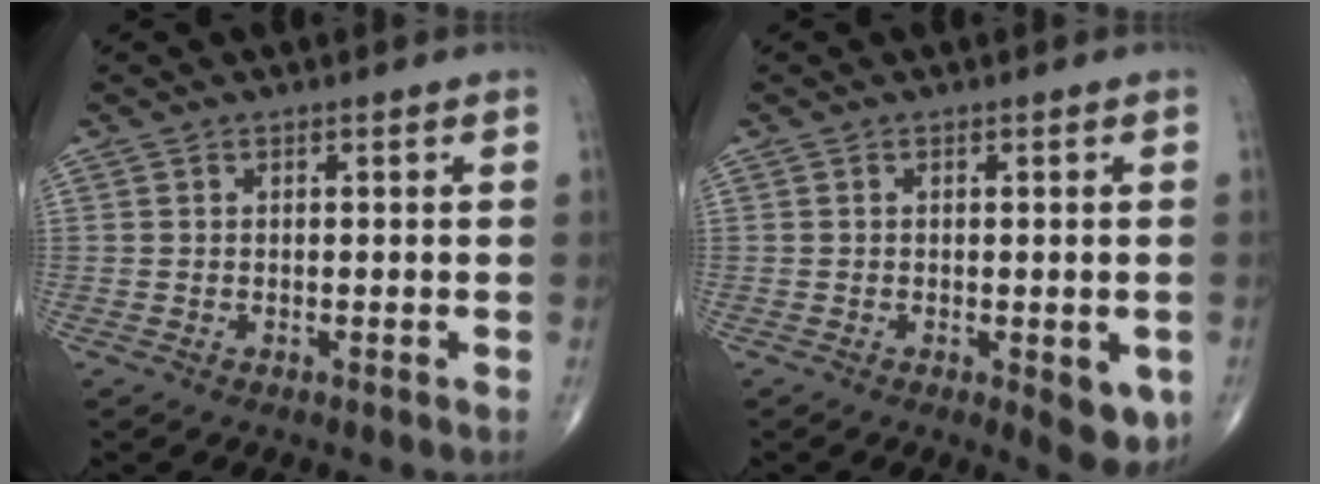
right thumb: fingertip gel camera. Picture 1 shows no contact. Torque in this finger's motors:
{"motor_torque": [0.75, 0.91, 0.71, -0.30, 0.16]}